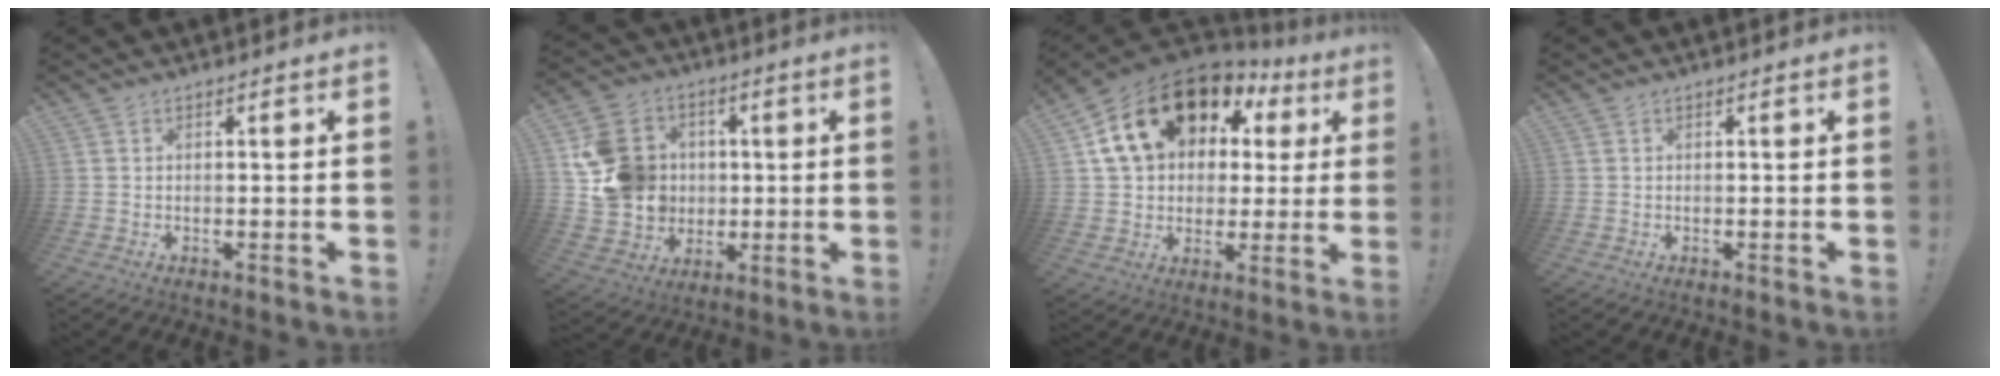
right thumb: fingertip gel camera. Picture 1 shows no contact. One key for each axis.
{"total": 16.4, "fx": 1.6, "fy": 15.1, "fz": 6.3, "tx": -0.103, "ty": 0.005, "tz": 0.052}
{"total": 20.0, "fx": 9.6, "fy": 13.1, "fz": 11.7, "tx": -0.190, "ty": -0.034, "tz": 0.185}
{"total": 0.0}